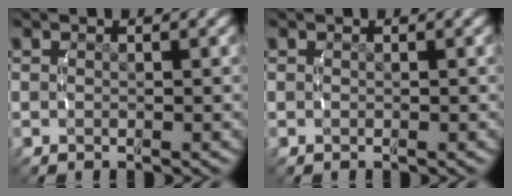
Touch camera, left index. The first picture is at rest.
{"total": 0.0}